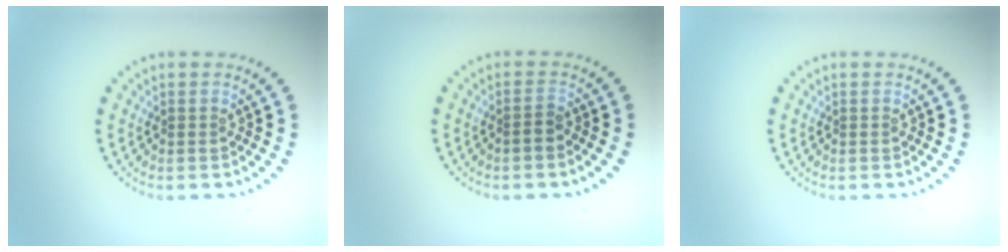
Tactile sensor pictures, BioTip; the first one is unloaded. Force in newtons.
{"total": 0.8, "press": 0.6, "slide": 0.5}
{"total": 0.0}